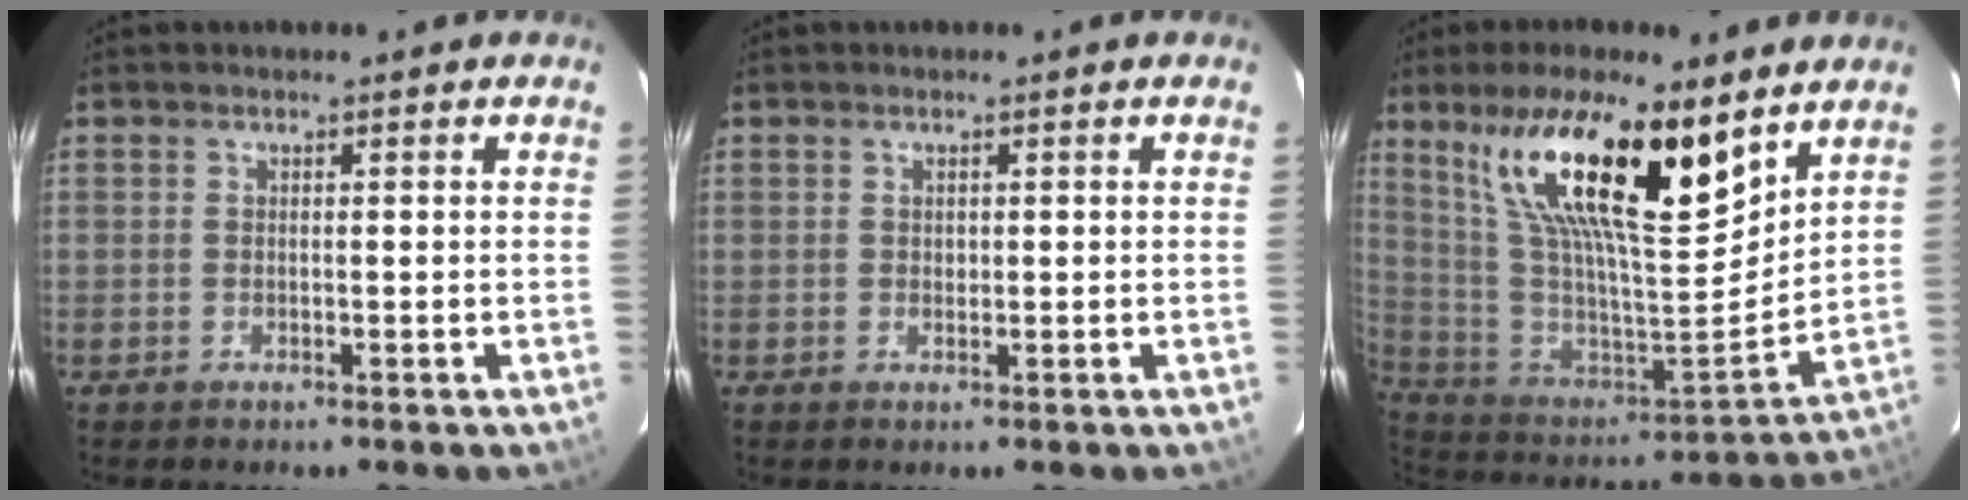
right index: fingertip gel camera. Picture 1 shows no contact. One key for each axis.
{"total": 0.7, "fx": 0.3, "fy": 0.6, "fz": 0.1, "tx": -0.001, "ty": 0.003, "tz": 0.005}
{"total": 23.8, "fx": 14.0, "fy": 6.8, "fz": 18.1, "tx": -0.324, "ty": 0.021, "tz": 0.260}